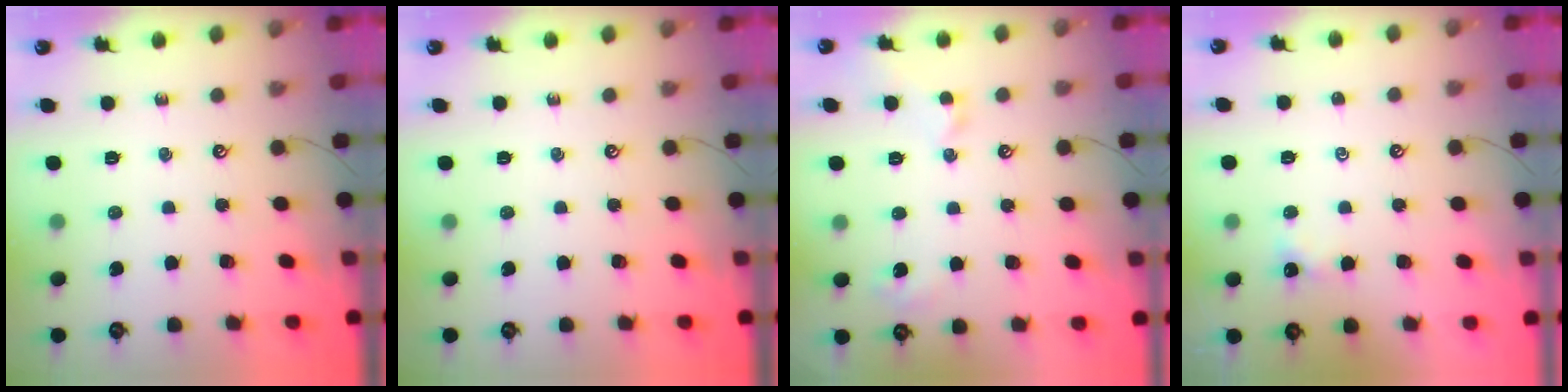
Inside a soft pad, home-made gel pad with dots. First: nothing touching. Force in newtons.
{"total": 0.0}
{"total": 2.8, "press": 2.7, "slide": 0.6}
{"total": 0.6, "press": 0.5, "slide": 0.3}